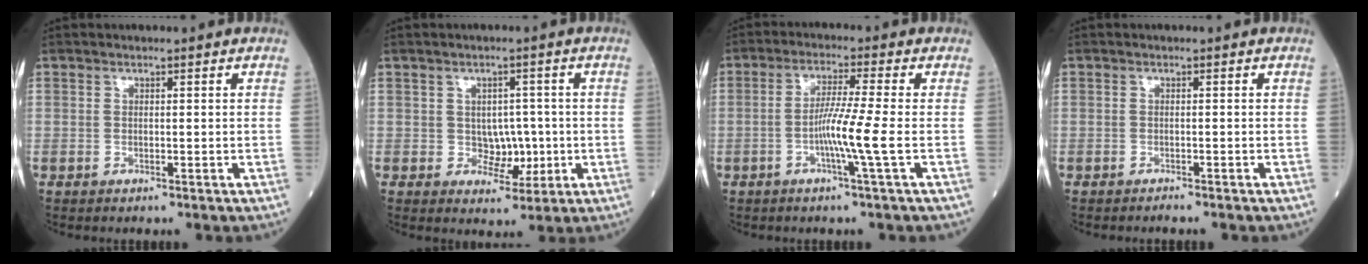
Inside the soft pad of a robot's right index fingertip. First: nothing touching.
{"total": 4.2, "force": [-0.3, 3.1, 2.8], "torque": [-0.031, 0.006, 0.005]}
{"total": 6.3, "force": [-1.6, -1.5, 5.9], "torque": [-0.111, -0.008, -0.036]}
{"total": 0.9, "force": [-0.9, -0.1, 0.2], "torque": [-0.008, 0.000, -0.014]}